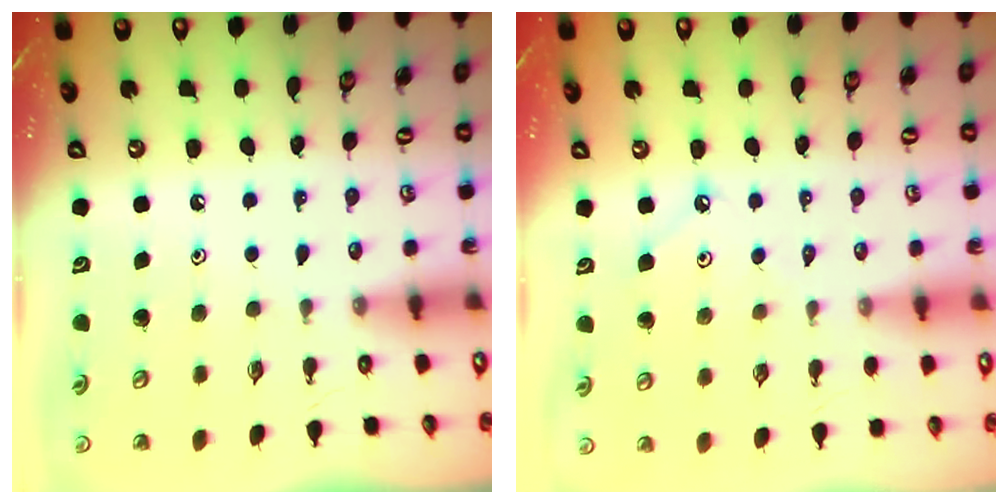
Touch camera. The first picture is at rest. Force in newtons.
{"total": 3.7, "press": 3.7, "slide": 0.3}